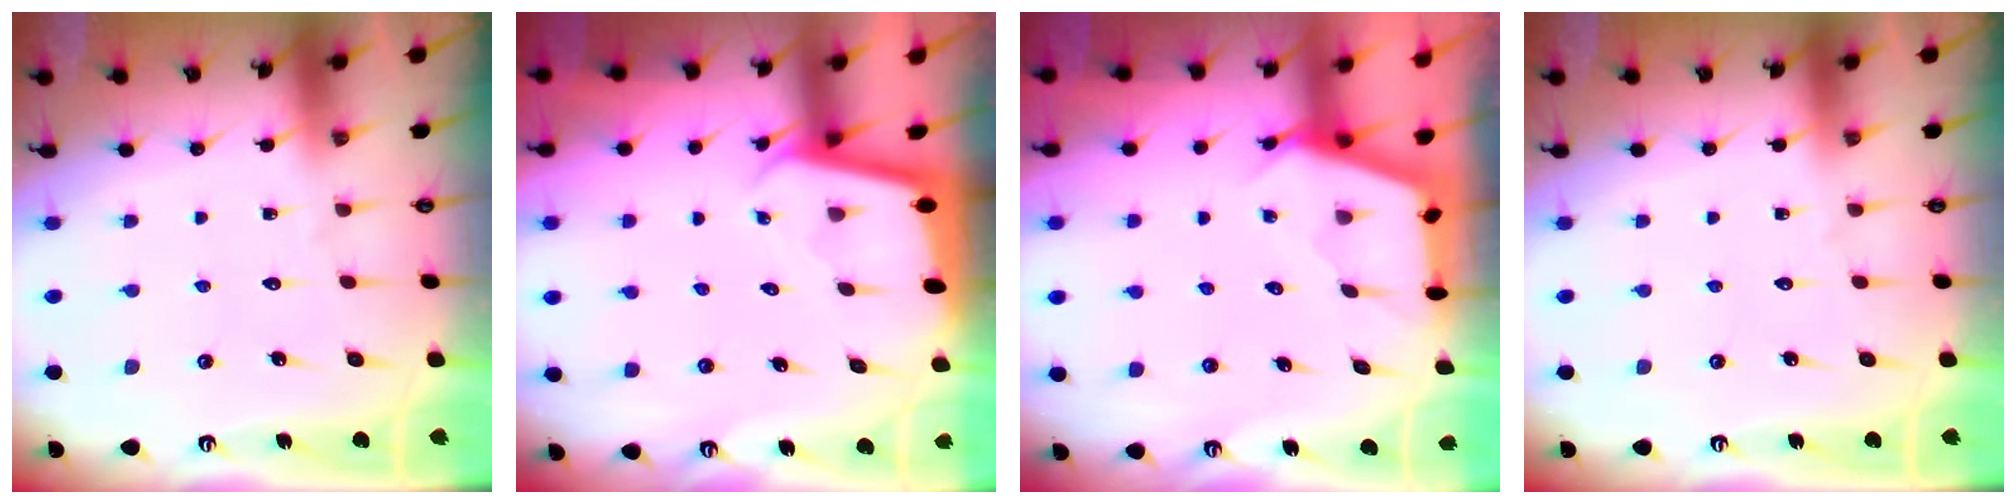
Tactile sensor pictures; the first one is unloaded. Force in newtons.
{"total": 2.0, "press": 2.0, "slide": 0.1}
{"total": 2.9, "press": 2.9, "slide": 0.3}
{"total": 0.0}